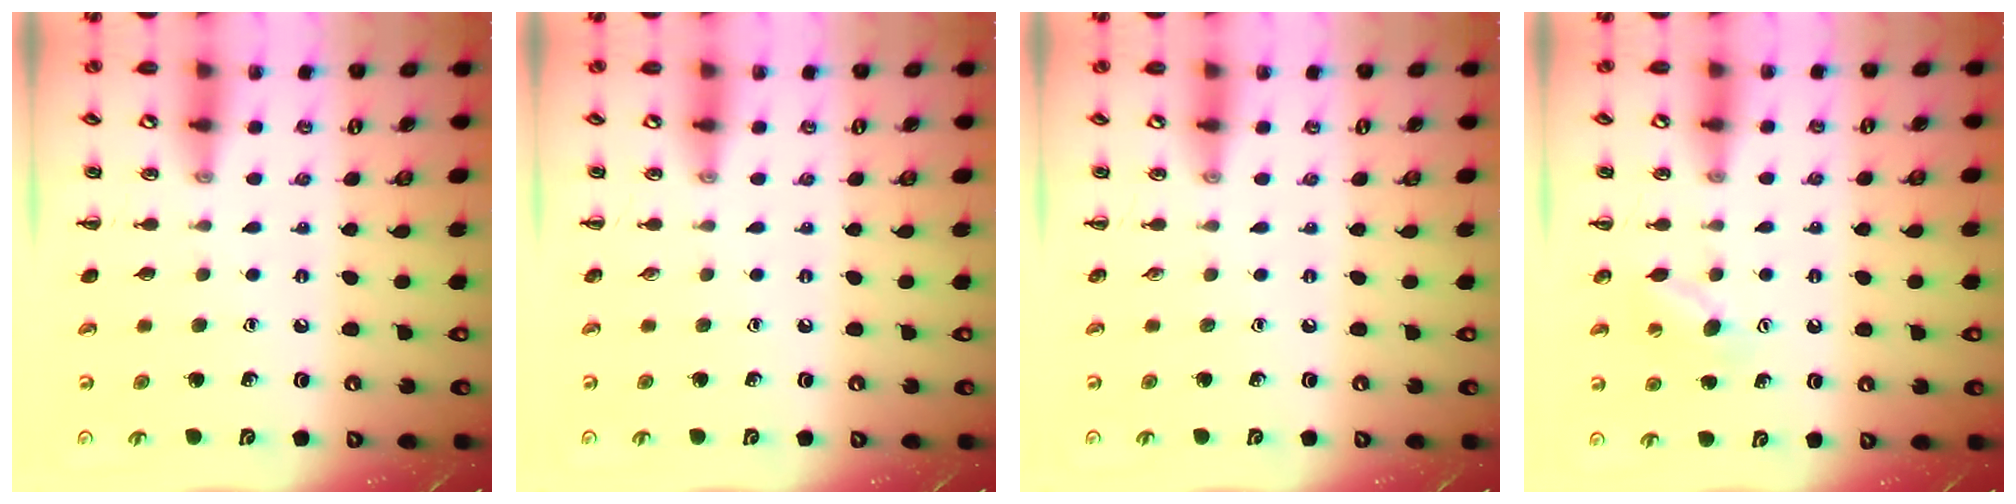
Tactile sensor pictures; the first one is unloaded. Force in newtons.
{"total": 0.0}
{"total": 0.0}
{"total": 6.8, "press": 6.6, "slide": 1.5}